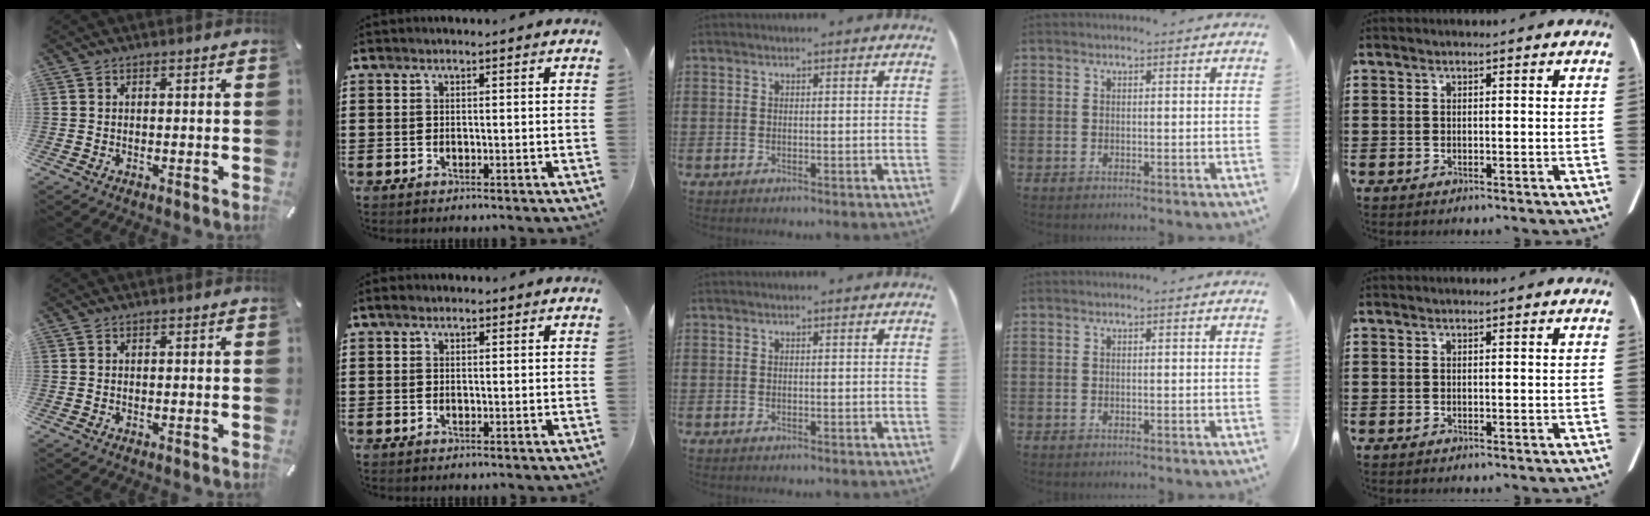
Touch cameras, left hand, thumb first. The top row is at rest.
{"index": {"total": 1.0, "force": [0.1, 0.7, 0.7], "torque": [-0.006, 0.004, -0.002]}}